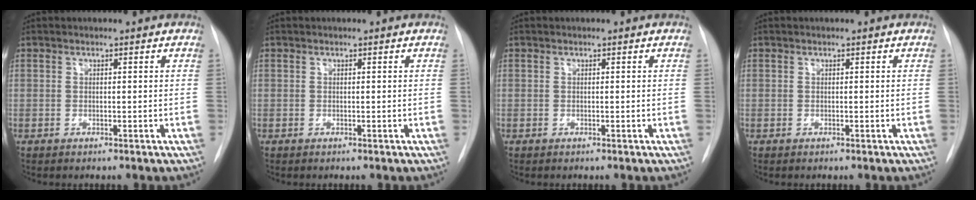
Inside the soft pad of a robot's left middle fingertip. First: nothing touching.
{"total": 0.0}
{"total": 0.0}
{"total": 0.0}